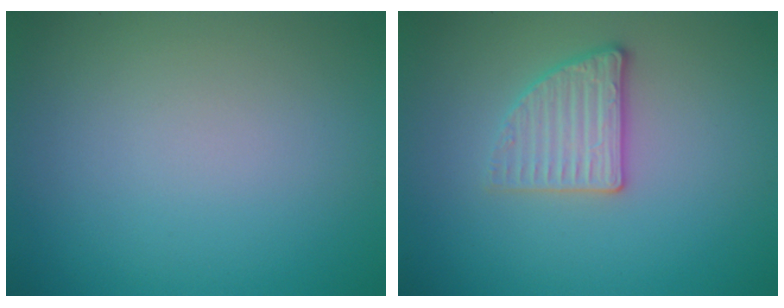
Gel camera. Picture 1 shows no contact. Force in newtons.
{"total": 2.7, "press": 2.6, "slide": 0.8}